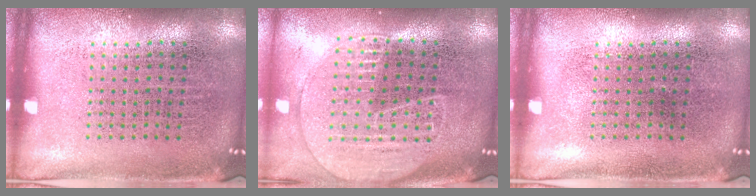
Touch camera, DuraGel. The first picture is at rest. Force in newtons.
{"total": 1.8, "press": 1.6, "slide": 0.7}
{"total": 0.0}